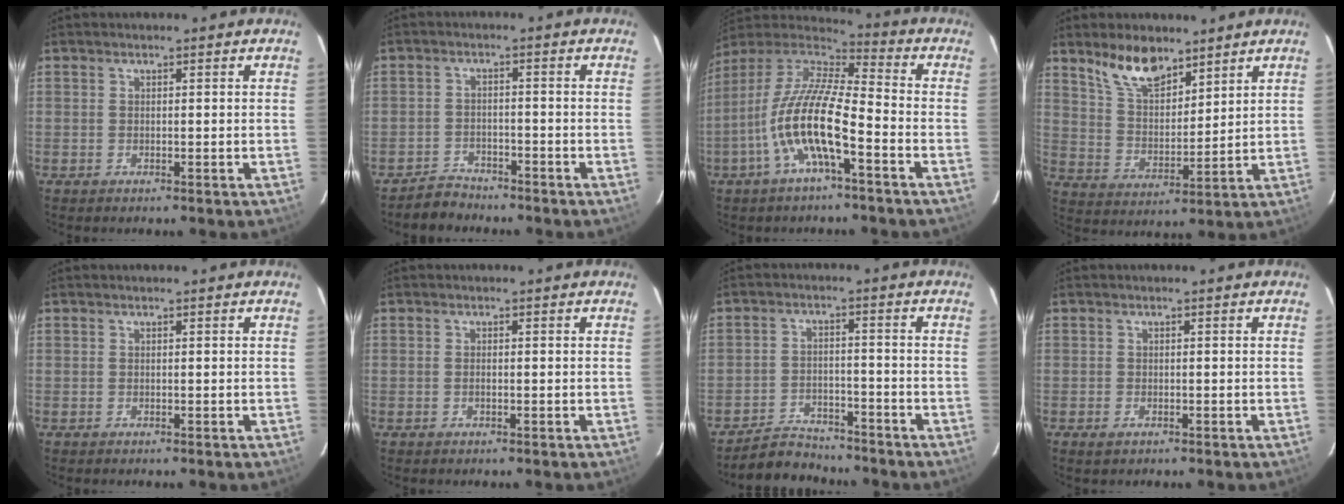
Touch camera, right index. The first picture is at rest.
{"total": 4.0, "force": [-3.6, 1.8, -0.2], "torque": [-0.008, 0.011, -0.062]}
{"total": 15.4, "force": [-5.7, 3.5, 13.9], "torque": [-0.269, -0.007, -0.116]}
{"total": 10.0, "force": [7.4, 4.1, 5.2], "torque": [-0.094, 0.005, 0.146]}
{"total": 0.0}
{"total": 0.8, "force": [-0.2, 0.3, 0.7], "torque": [-0.015, 0.001, -0.005]}
{"total": 7.1, "force": [-6.6, 2.5, 0.8], "torque": [-0.040, 0.009, -0.104]}
{"total": 1.3, "force": [-0.8, 0.8, 0.7], "torque": [-0.013, -0.003, -0.014]}